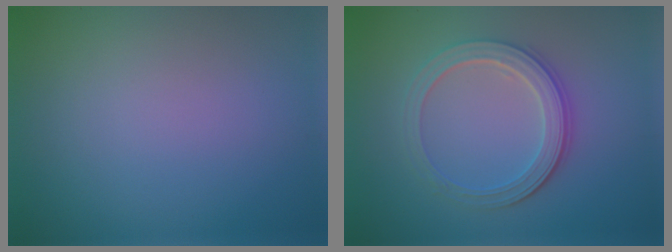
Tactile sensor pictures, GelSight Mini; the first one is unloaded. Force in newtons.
{"total": 4.0, "press": 3.4, "slide": 2.0}